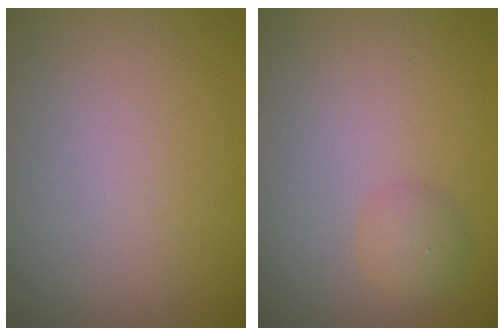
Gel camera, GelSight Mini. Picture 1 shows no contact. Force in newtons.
{"total": 1.6, "press": 1.6, "slide": 0.1}